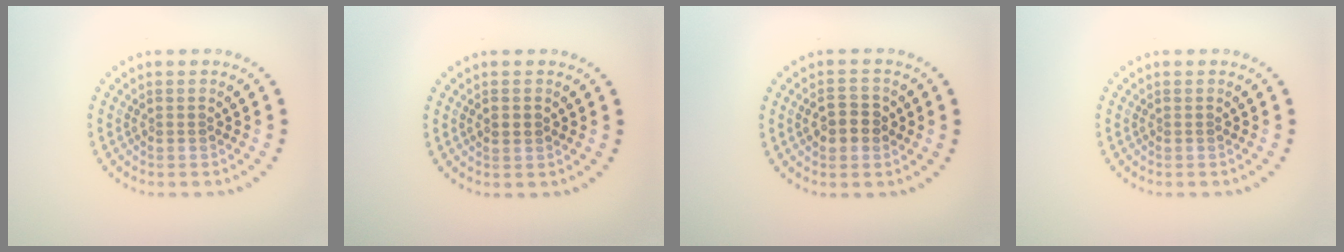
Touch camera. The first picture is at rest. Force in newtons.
{"total": 1.6, "press": 1.6, "slide": 0.1}
{"total": 2.8, "press": 2.7, "slide": 0.3}
{"total": 0.0}